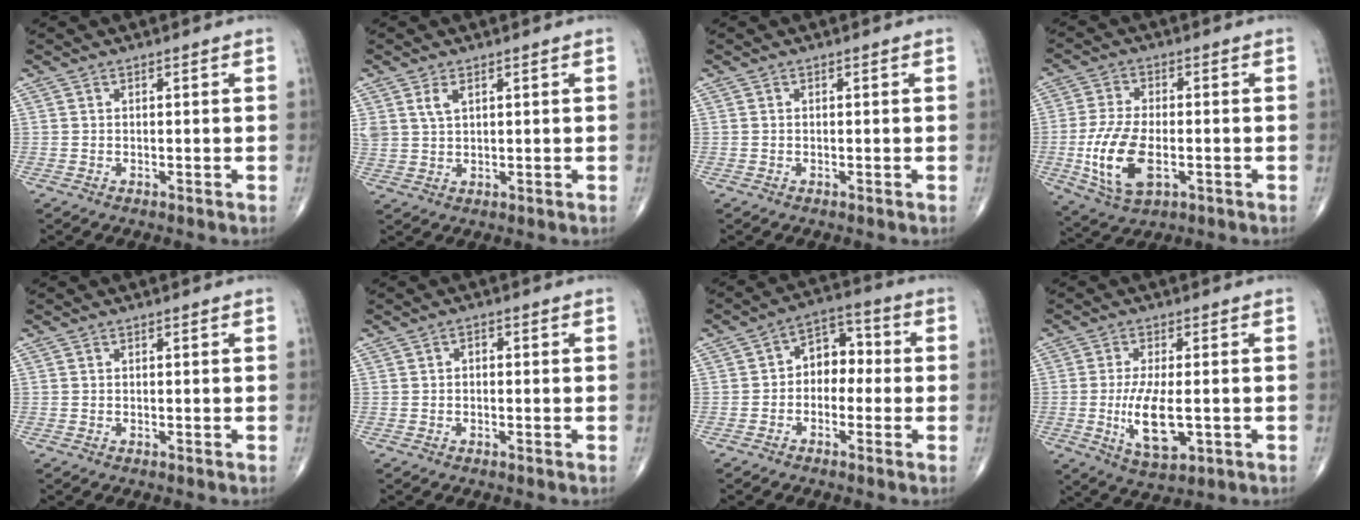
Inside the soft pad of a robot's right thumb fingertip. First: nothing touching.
{"total": 3.5, "force": [1.7, 1.9, 2.4], "torque": [-0.049, -0.003, 0.039]}
{"total": 0.0}
{"total": 12.3, "force": [-2.8, 6.3, 10.1], "torque": [-0.210, 0.000, -0.045]}
{"total": 0.0}
{"total": 1.2, "force": [-0.1, 0.8, 0.8], "torque": [-0.004, 0.005, -0.007]}
{"total": 7.2, "force": [-0.8, 5.3, 4.8], "torque": [-0.038, 0.036, -0.031]}
{"total": 9.4, "force": [-1.6, 3.7, 8.5], "torque": [-0.158, -0.015, -0.021]}